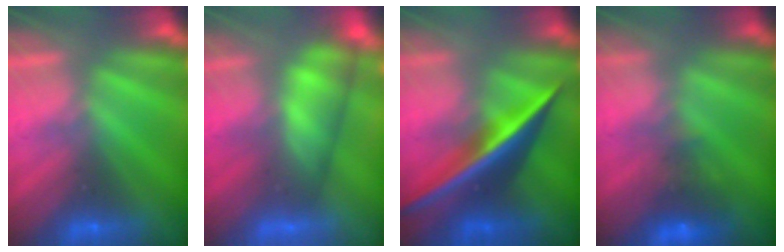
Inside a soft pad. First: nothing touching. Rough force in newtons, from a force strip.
{"total": 4.5}
{"total": 2.7}
{"total": 4.7}